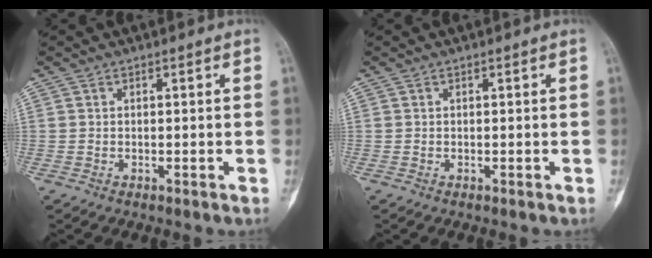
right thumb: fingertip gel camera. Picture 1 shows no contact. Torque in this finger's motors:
{"motor_torque": [0.42, 0.04, 0.02, -0.26, 0.05]}